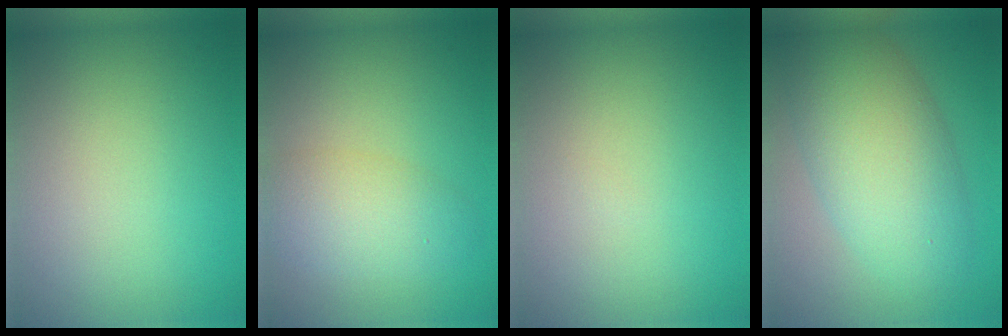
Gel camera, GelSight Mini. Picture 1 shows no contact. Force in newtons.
{"total": 3.9, "press": 3.9, "slide": 0.2}
{"total": 0.0}
{"total": 7.8, "press": 7.8, "slide": 0.2}